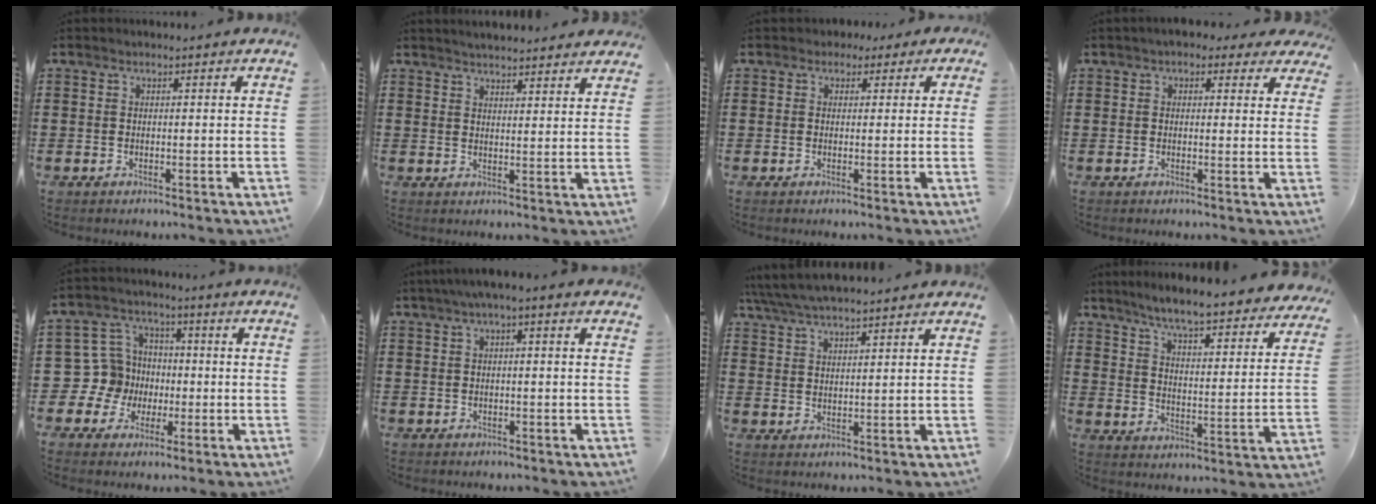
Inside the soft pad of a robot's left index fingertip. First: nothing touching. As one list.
[{"total": 2.8, "force": [2.8, -0.1, 0.2], "torque": [-0.012, -0.009, 0.052]}, {"total": 1.6, "force": [0.3, 1.5, 0.6], "torque": [-0.017, 0.010, 0.004]}, {"total": 2.8, "force": [1.8, 1.5, 1.4], "torque": [-0.027, 0.003, 0.030]}, {"total": 9.3, "force": [-1.0, 9.0, 2.2], "torque": [-0.102, 0.011, -0.016]}, {"total": 1.5, "force": [-0.7, 0.3, 1.3], "torque": [-0.022, 0.000, -0.015]}, {"total": 4.3, "force": [4.0, 0.4, 1.6], "torque": [-0.044, -0.011, 0.071]}, {"total": 6.1, "force": [5.6, -0.6, 2.2], "torque": [-0.068, -0.043, 0.091]}]